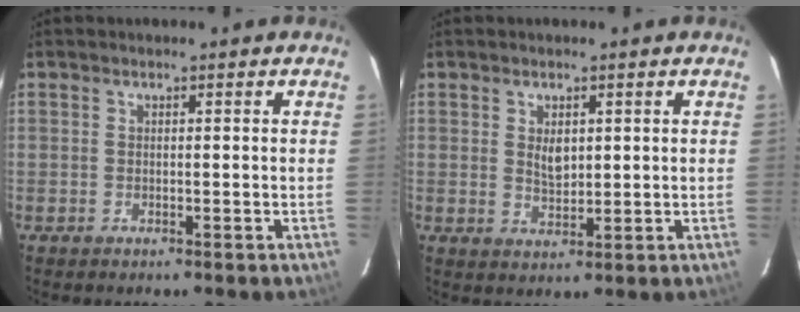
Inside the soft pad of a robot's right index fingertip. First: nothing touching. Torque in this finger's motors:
{"motor_torque": [0.66, 0.34, 0.37, 0.06]}